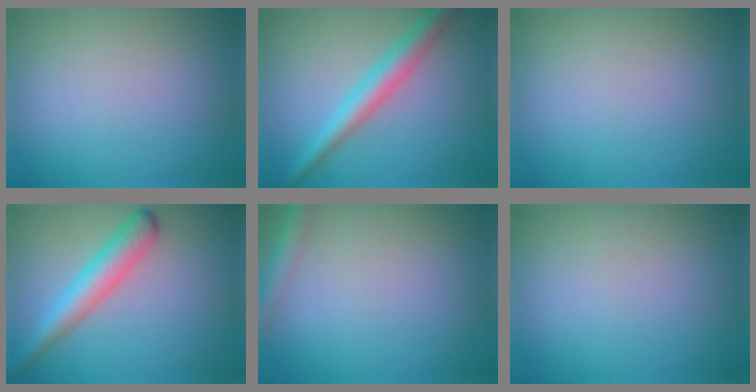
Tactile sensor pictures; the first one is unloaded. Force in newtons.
{"total": 3.9, "press": 3.9, "slide": 0.1}
{"total": 0.0}
{"total": 4.4, "press": 4.4, "slide": 0.1}
{"total": 2.4, "press": 2.4, "slide": 0.1}
{"total": 0.0}